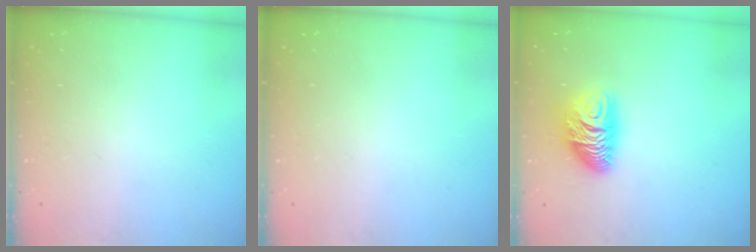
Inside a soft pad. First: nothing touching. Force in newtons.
{"total": 0.0}
{"total": 9.1, "press": 9.1, "slide": 0.9}